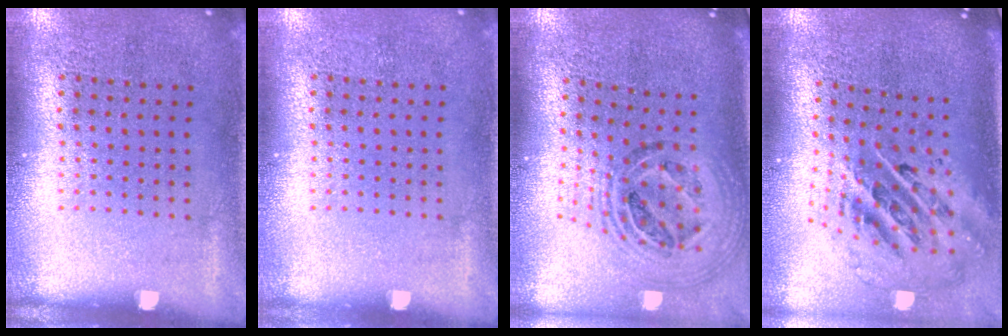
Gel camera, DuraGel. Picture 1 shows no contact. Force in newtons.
{"total": 0.0}
{"total": 1.7, "press": 1.5, "slide": 0.8}
{"total": 2.6, "press": 1.8, "slide": 2.0}